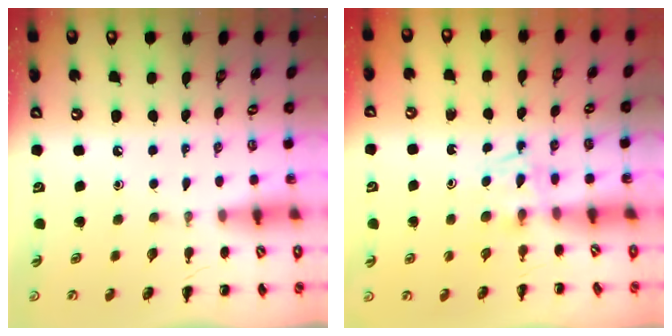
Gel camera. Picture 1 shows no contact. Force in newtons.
{"total": 2.7, "press": 2.4, "slide": 1.1}